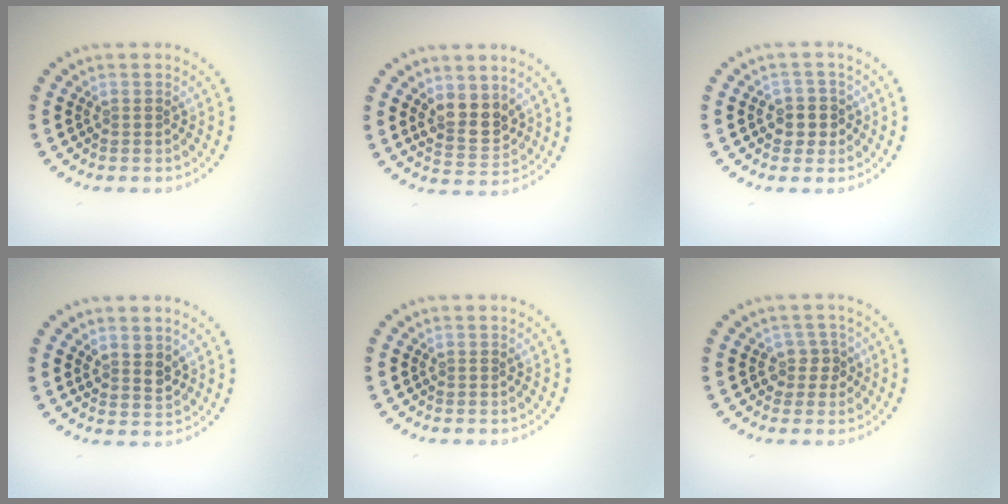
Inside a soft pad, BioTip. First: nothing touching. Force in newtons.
{"total": 3.3, "press": 3.1, "slide": 1.2}
{"total": 2.3, "press": 2.1, "slide": 1.0}
{"total": 1.8, "press": 1.6, "slide": 1.0}
{"total": 0.0}
{"total": 1.9, "press": 1.5, "slide": 1.1}